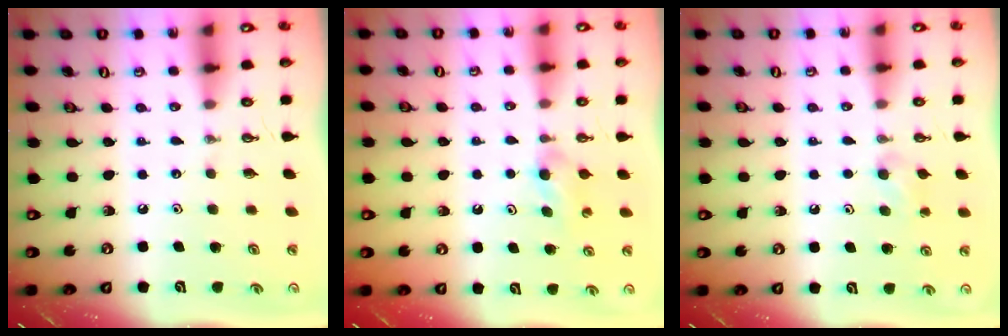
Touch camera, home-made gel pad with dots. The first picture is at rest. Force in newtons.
{"total": 4.0, "press": 4.0, "slide": 0.4}
{"total": 8.9, "press": 4.7, "slide": 7.6}